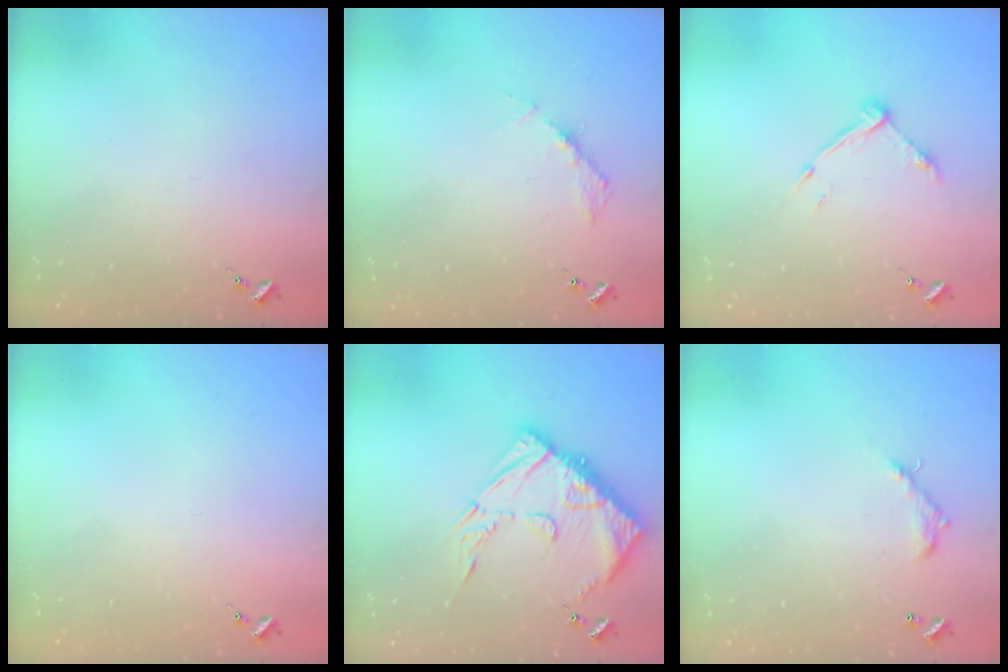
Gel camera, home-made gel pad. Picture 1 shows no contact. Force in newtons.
{"total": 3.6, "press": 3.6, "slide": 0.5}
{"total": 8.7, "press": 8.7, "slide": 0.5}
{"total": 0.0}
{"total": 15.6, "press": 15.5, "slide": 1.4}
{"total": 5.8, "press": 5.8, "slide": 0.3}